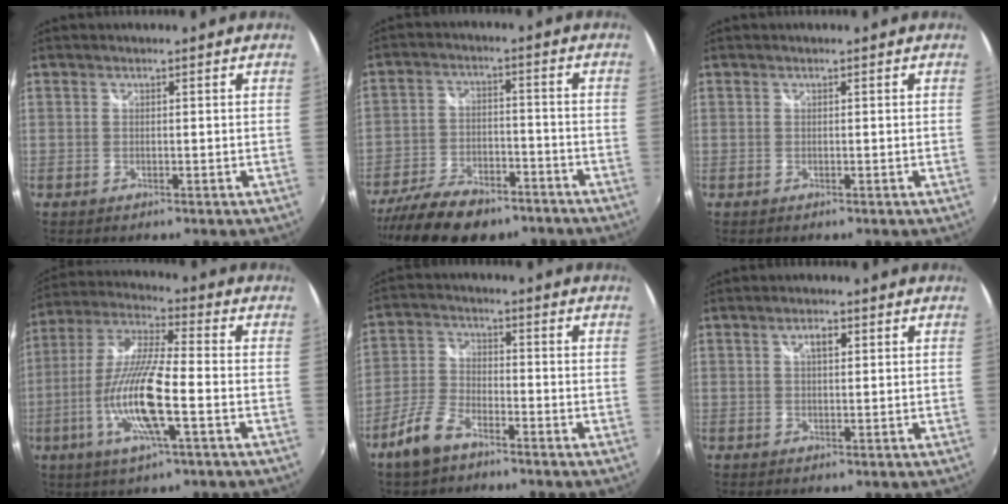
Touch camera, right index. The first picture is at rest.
{"total": 16.4, "force": [-12.3, 7.3, 8.2], "torque": [-0.183, -0.020, -0.196]}
{"total": 0.0}
{"total": 15.0, "force": [-4.8, 2.1, 14.1], "torque": [-0.287, -0.014, -0.093]}
{"total": 7.5, "force": [-5.3, 3.1, 4.3], "torque": [-0.104, 0.003, -0.106]}
{"total": 2.4, "force": [0.9, 1.0, 1.9], "torque": [-0.032, 0.006, 0.014]}